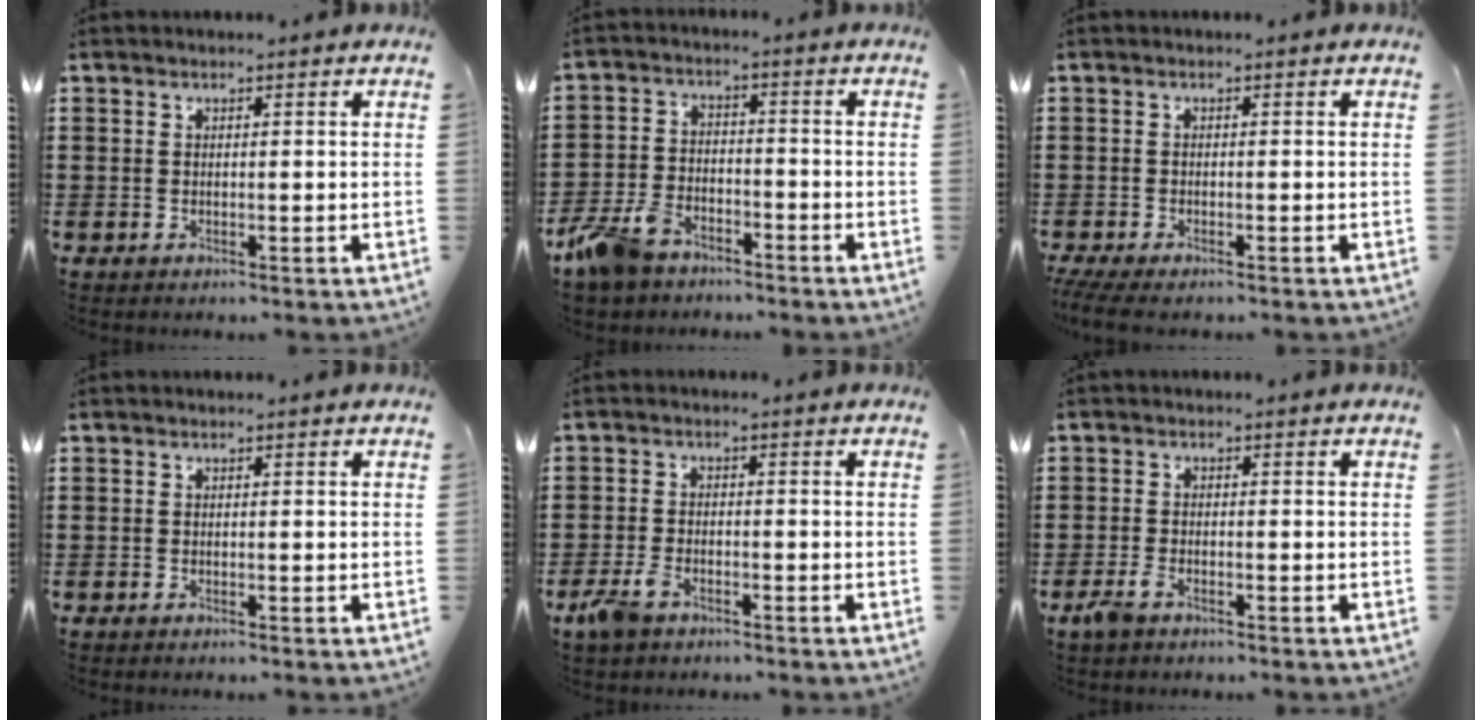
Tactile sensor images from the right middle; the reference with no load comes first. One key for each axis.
{"total": 7.0, "fx": -5.6, "fy": 3.1, "fz": 2.7, "tx": -0.082, "ty": 0.007, "tz": -0.116}
{"total": 1.6, "fx": -1.3, "fy": 0.1, "fz": 0.9, "tx": -0.023, "ty": -0.004, "tz": -0.027}
{"total": 0.0}
{"total": 3.8, "fx": -2.5, "fy": 1.8, "fz": 2.3, "tx": -0.066, "ty": -0.003, "tz": -0.053}
{"total": 2.5, "fx": -1.6, "fy": 0.9, "fz": 1.7, "tx": -0.052, "ty": -0.005, "tz": -0.038}